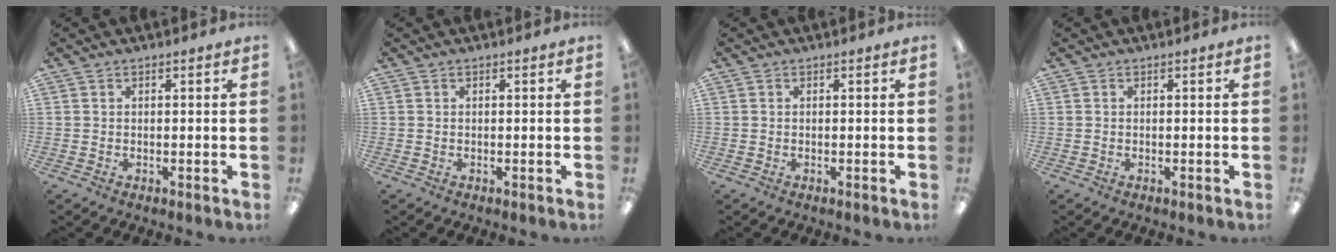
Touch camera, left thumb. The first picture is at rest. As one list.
[{"total": 0.0}, {"total": 0.0}, {"total": 0.0}]